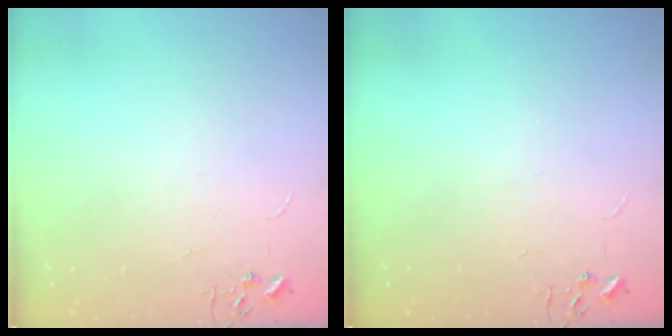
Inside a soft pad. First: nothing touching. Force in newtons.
{"total": 0.0}